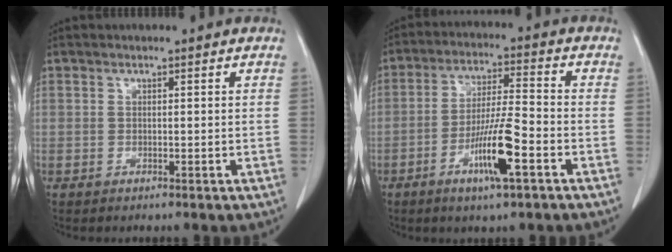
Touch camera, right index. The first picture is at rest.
{"total": 9.7, "force": [-4.4, 0.5, 8.7], "torque": [-0.162, -0.008, -0.080]}